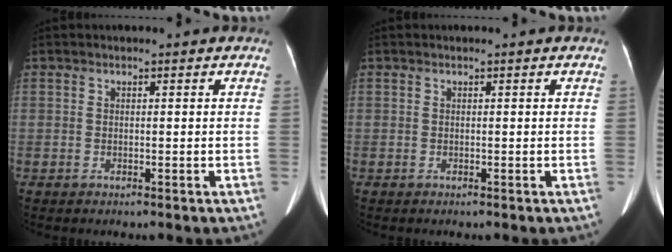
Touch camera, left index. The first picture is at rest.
{"total": 0.0}